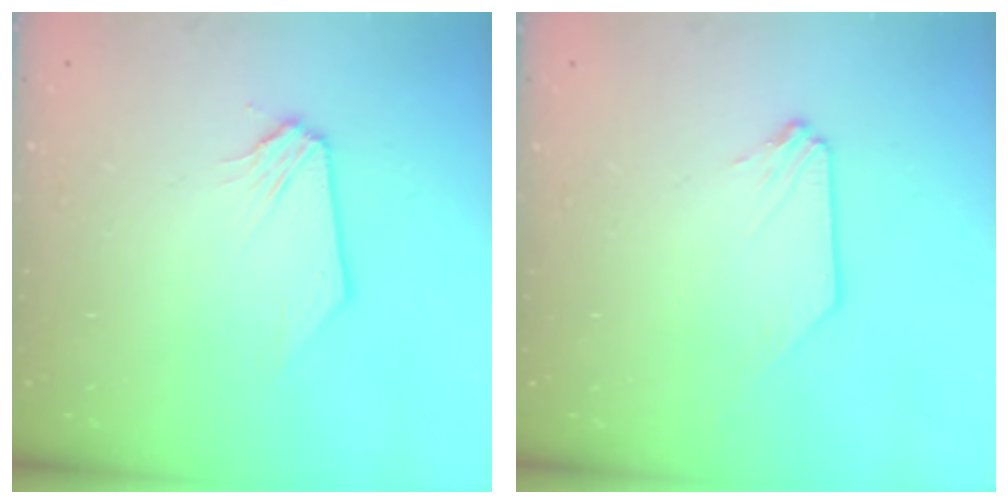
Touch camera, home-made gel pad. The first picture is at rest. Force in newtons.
{"total": 0.0}